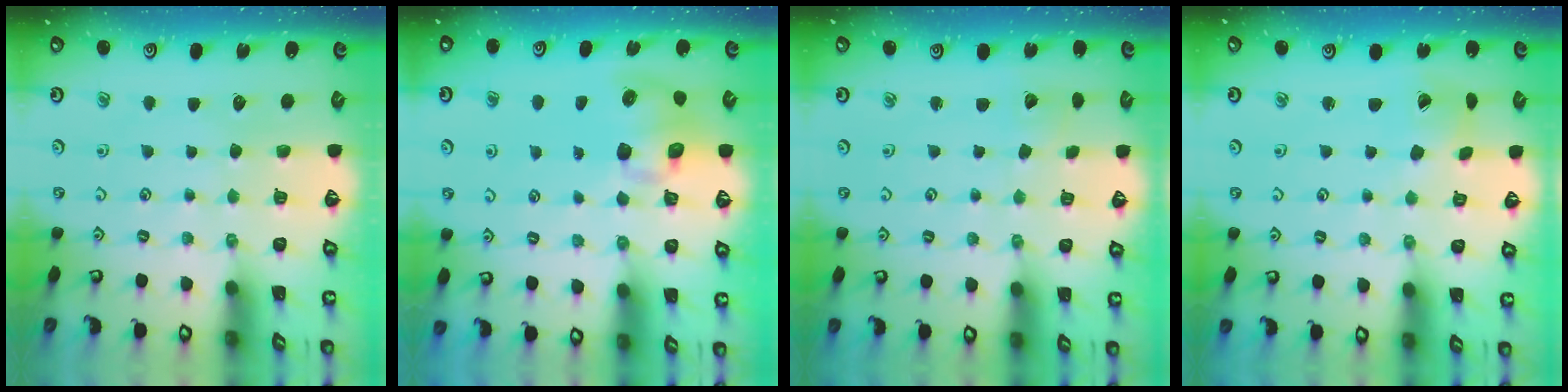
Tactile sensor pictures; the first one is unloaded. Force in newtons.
{"total": 9.4, "press": 9.2, "slide": 1.7}
{"total": 2.6, "press": 2.6, "slide": 0.3}
{"total": 2.3, "press": 2.3, "slide": 0.3}